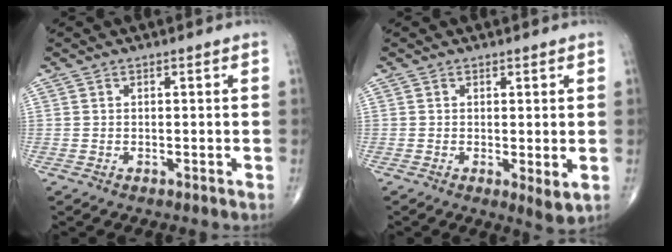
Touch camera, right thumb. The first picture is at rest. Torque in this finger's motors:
{"motor_torque": [-0.23, 0.21, -0.10, -0.11, -0.02]}